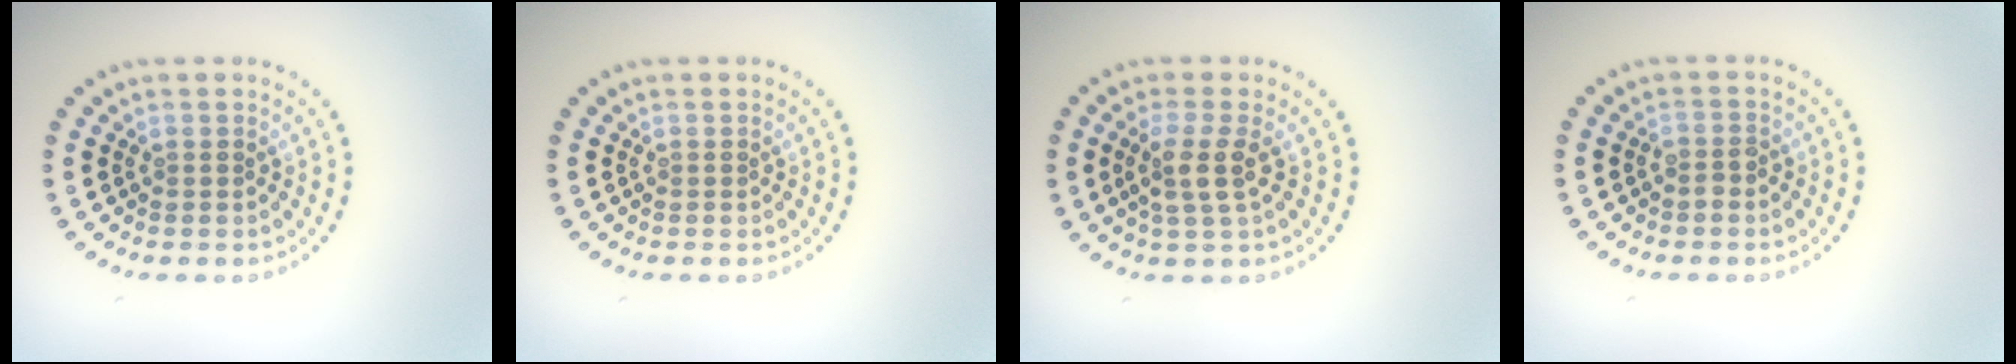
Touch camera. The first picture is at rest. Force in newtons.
{"total": 0.0}
{"total": 2.6, "press": 2.1, "slide": 1.5}
{"total": 0.9, "press": 0.7, "slide": 0.5}